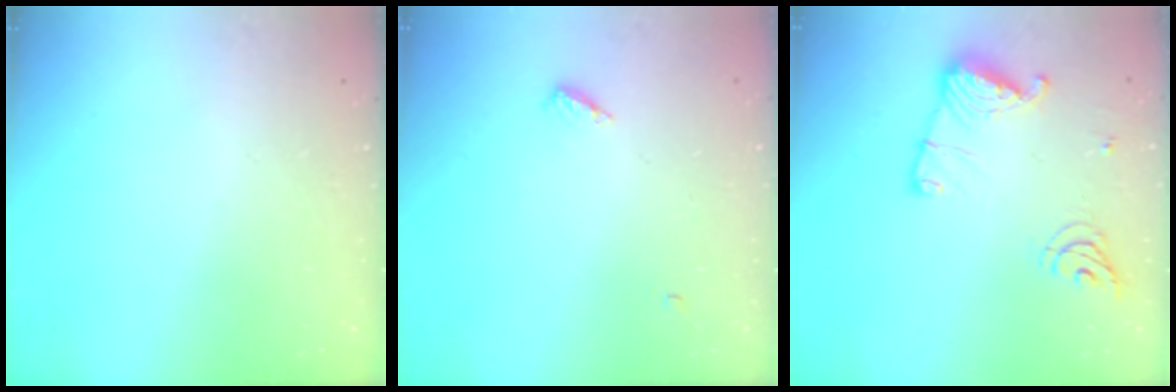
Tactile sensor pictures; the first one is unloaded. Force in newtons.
{"total": 4.5, "press": 4.5, "slide": 0.4}
{"total": 13.2, "press": 13.2, "slide": 1.2}